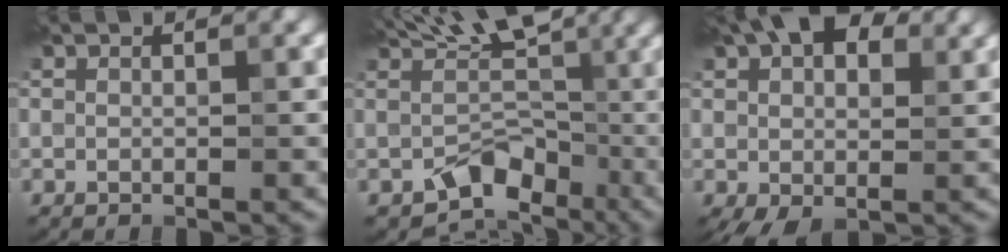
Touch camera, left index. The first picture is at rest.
{"total": 5.7, "force": [-0.7, 4.3, 3.7], "torque": [-0.034, -0.005, -0.017]}
{"total": 8.0, "force": [2.1, 4.8, 6.1], "torque": [-0.108, 0.018, 0.026]}